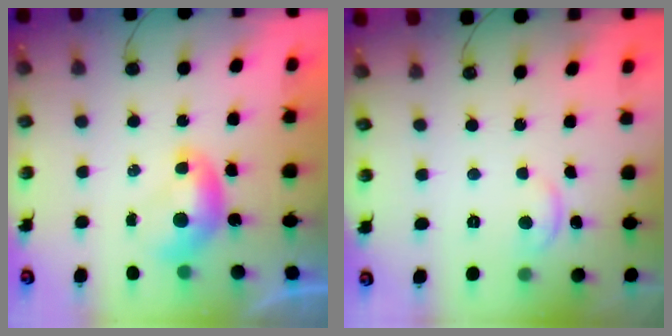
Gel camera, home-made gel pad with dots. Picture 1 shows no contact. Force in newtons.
{"total": 1.8, "press": 1.8, "slide": 0.4}